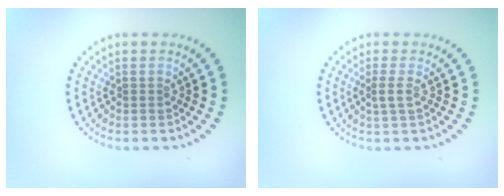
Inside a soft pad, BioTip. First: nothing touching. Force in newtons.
{"total": 1.3, "press": 0.9, "slide": 0.8}